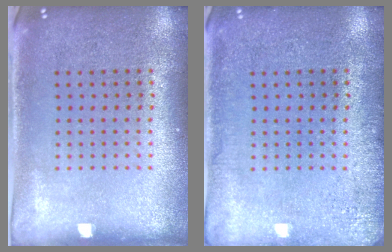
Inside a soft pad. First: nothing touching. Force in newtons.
{"total": 2.3, "press": 2.2, "slide": 0.3}